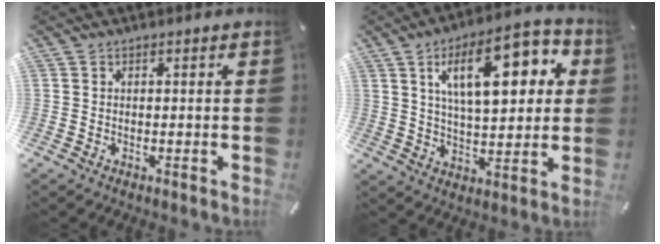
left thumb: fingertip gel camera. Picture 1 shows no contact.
{"total": 18.9, "force": [7.4, 8.4, 15.2], "torque": [-0.234, -0.007, 0.116]}